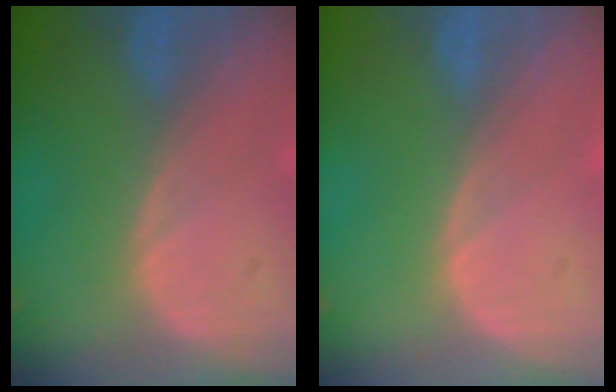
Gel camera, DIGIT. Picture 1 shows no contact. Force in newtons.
{"total": 0.0}